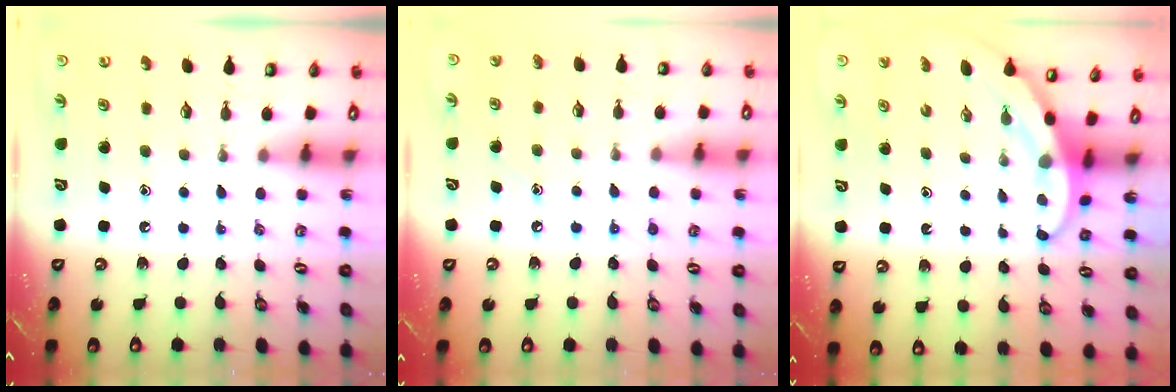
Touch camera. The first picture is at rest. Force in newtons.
{"total": 5.5, "press": 5.5, "slide": 0.7}
{"total": 3.3, "press": 3.3, "slide": 0.2}